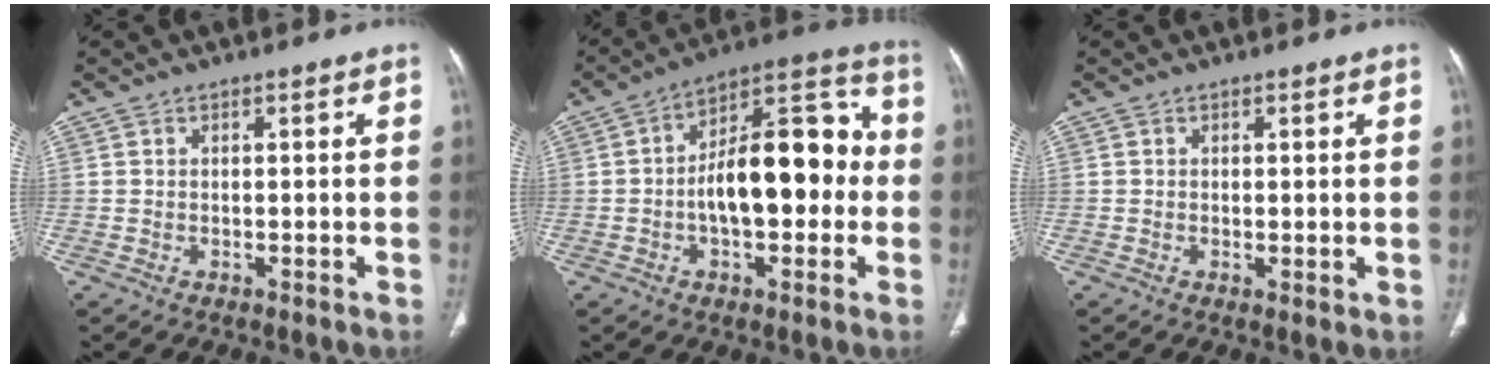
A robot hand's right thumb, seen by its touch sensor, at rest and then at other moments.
{"total": 17.9, "force": [-1.1, 9.0, 15.4], "torque": [-0.214, 0.047, -0.023]}
{"total": 1.0, "force": [0.1, 0.4, 1.0], "torque": [-0.021, -0.007, 0.001]}